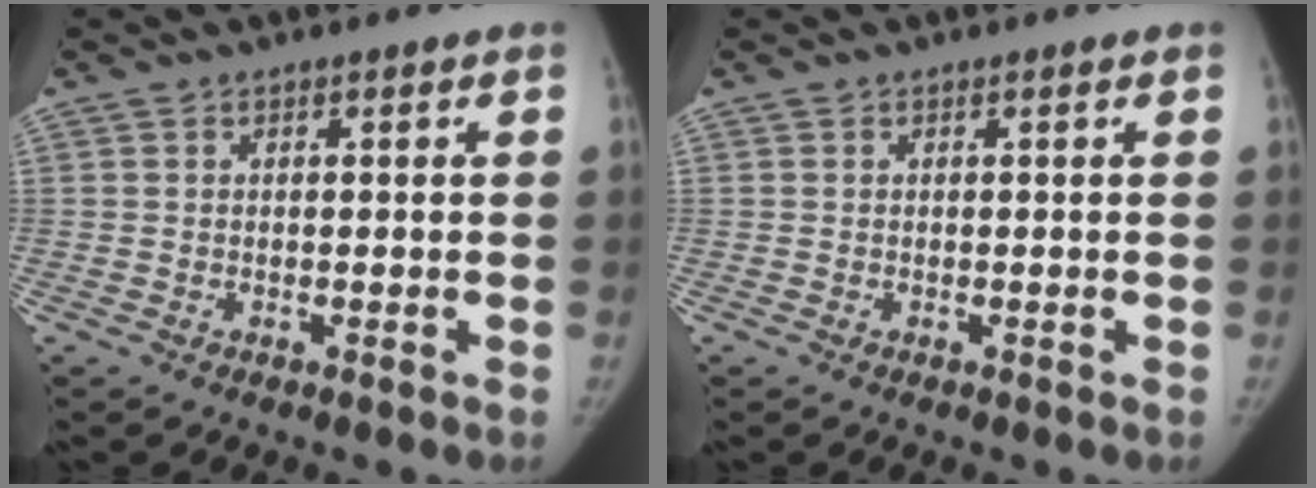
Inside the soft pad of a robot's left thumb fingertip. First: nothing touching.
{"total": 0.0}